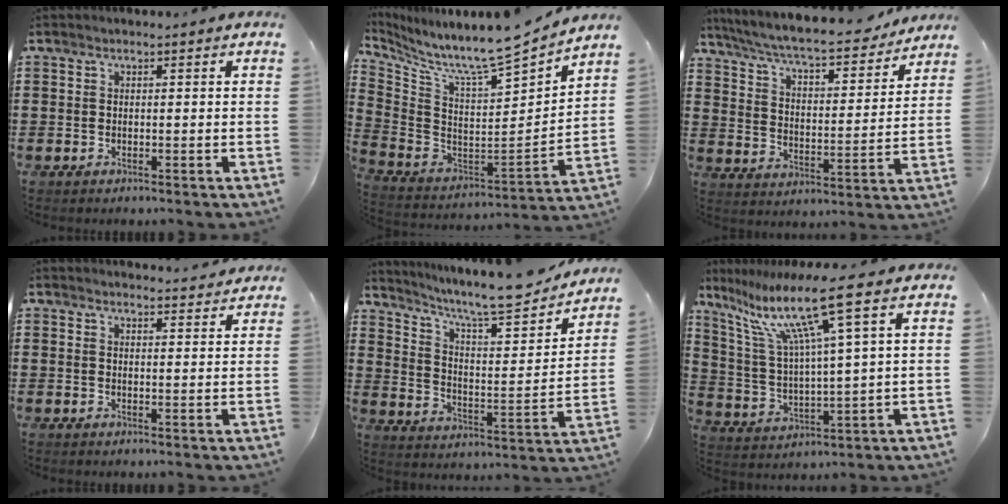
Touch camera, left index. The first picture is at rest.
{"total": 7.6, "force": [6.9, 0.0, 3.0], "torque": [-0.088, -0.079, 0.104]}
{"total": 7.6, "force": [6.9, 0.3, 3.2], "torque": [-0.091, -0.042, 0.112]}
{"total": 2.4, "force": [2.4, 0.0, 0.2], "torque": [-0.009, -0.006, 0.046]}
{"total": 9.0, "force": [7.9, 1.0, 4.2], "torque": [-0.098, -0.058, 0.127]}
{"total": 13.1, "force": [8.0, 0.8, 10.3], "torque": [-0.229, -0.025, 0.127]}